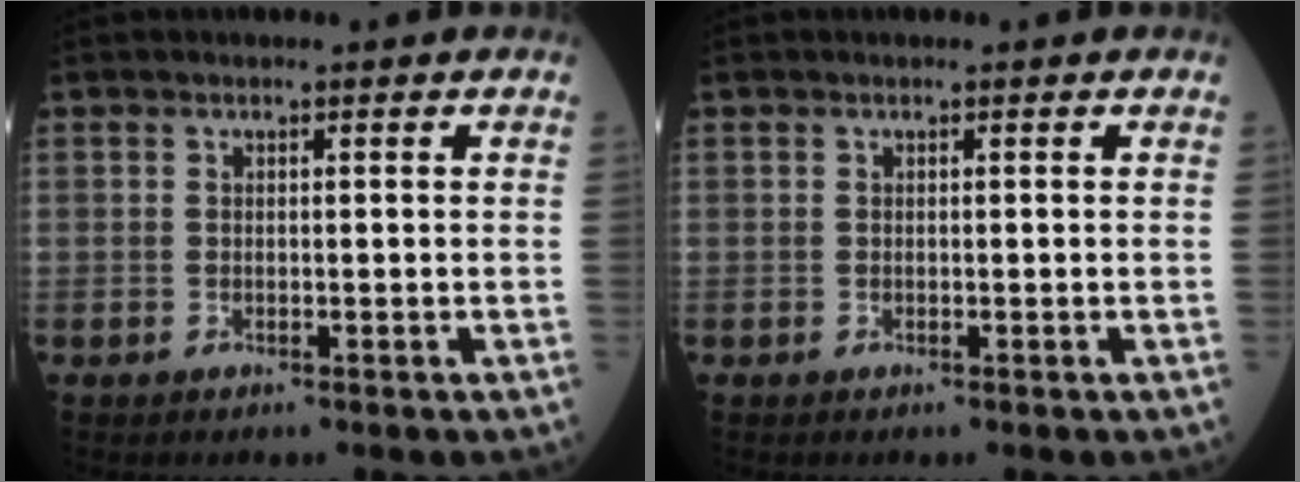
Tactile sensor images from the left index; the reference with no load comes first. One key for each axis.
{"total": 0.0}